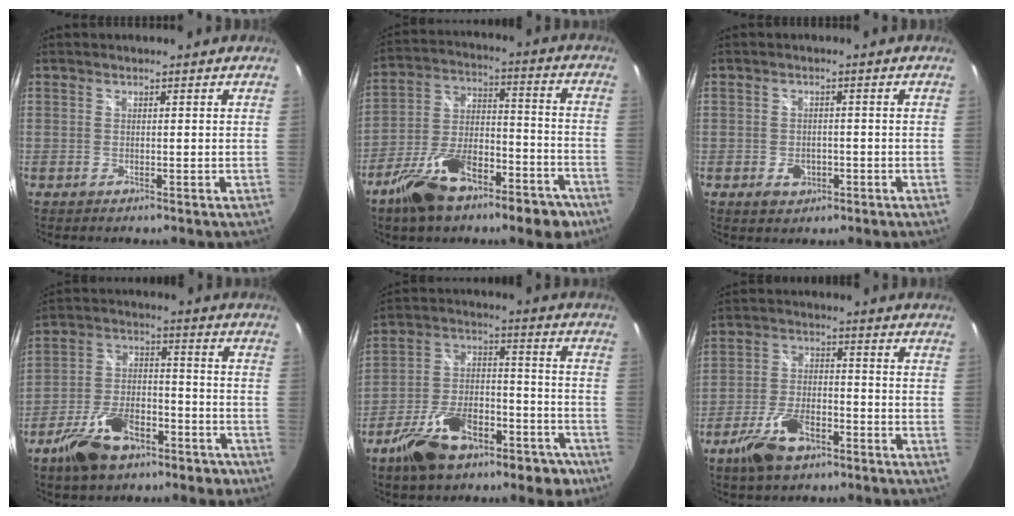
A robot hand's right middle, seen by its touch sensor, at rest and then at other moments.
{"total": 18.8, "force": [-11.7, 8.2, 12.2], "torque": [-0.221, 0.004, -0.182]}
{"total": 3.5, "force": [-1.5, 2.7, 1.6], "torque": [-0.034, 0.001, -0.016]}
{"total": 14.8, "force": [-9.4, 7.8, 8.5], "torque": [-0.171, 0.019, -0.145]}
{"total": 18.6, "force": [-11.7, 9.5, 10.9], "torque": [-0.200, 0.022, -0.170]}
{"total": 9.9, "force": [-6.2, 4.7, 6.2], "torque": [-0.137, -0.004, -0.112]}